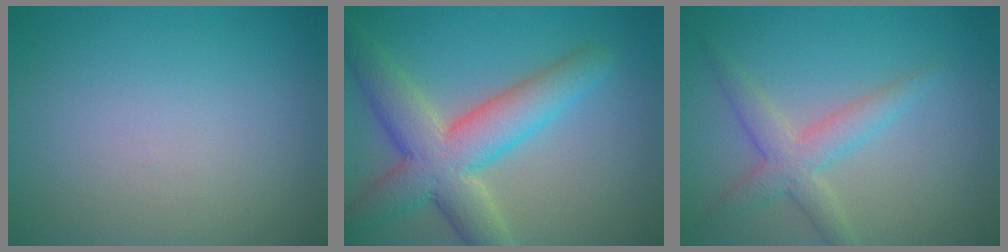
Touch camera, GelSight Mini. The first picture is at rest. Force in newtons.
{"total": 8.0, "press": 8.0, "slide": 0.4}
{"total": 3.4, "press": 3.4, "slide": 0.0}